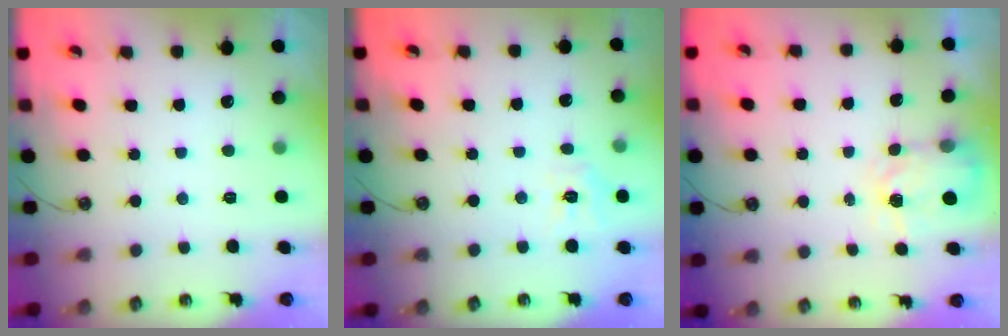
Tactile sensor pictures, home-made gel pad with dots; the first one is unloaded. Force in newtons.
{"total": 8.9, "press": 8.8, "slide": 1.0}
{"total": 4.0, "press": 3.9, "slide": 0.7}